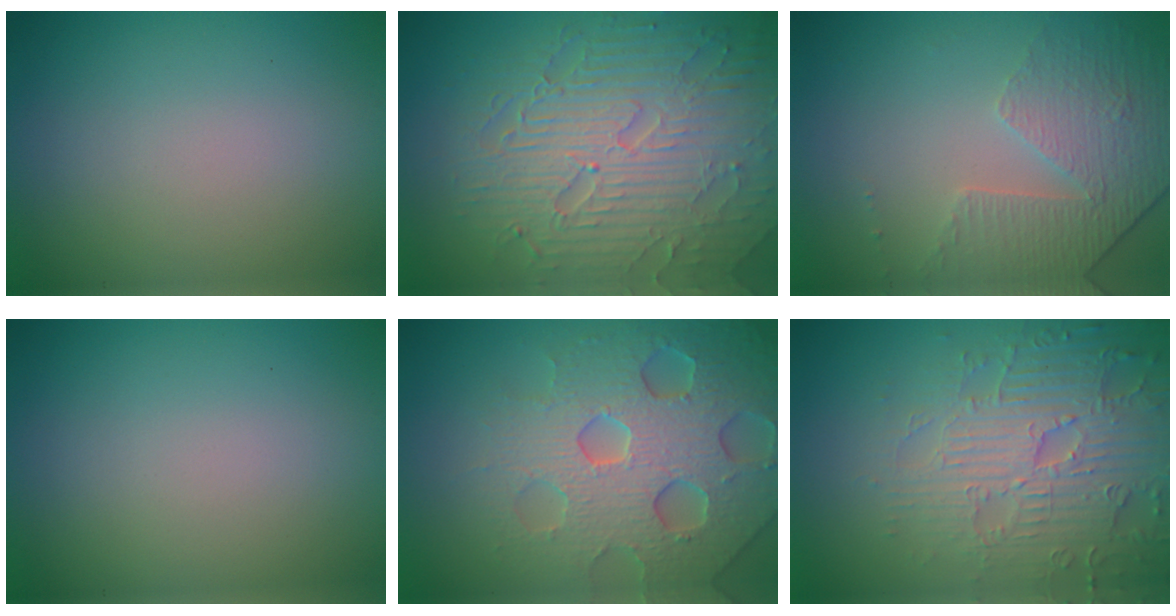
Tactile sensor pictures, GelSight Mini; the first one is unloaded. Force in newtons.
{"total": 8.8, "press": 6.3, "slide": 6.1}
{"total": 4.6, "press": 3.3, "slide": 3.3}
{"total": 0.0}
{"total": 7.2, "press": 7.1, "slide": 1.4}
{"total": 6.1, "press": 5.2, "slide": 3.1}